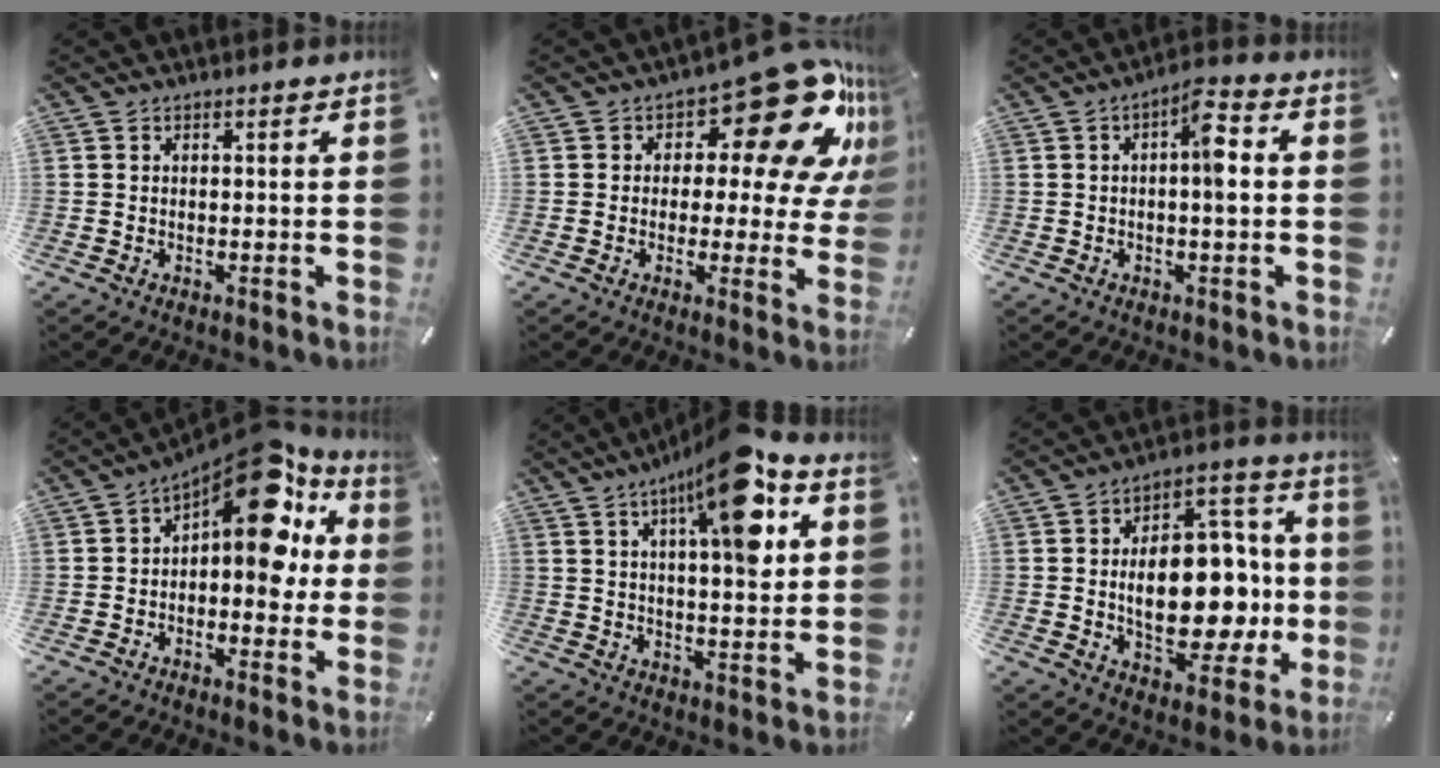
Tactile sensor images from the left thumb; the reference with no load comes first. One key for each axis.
{"total": 20.0, "fx": 10.3, "fy": 9.5, "fz": 14.2, "tx": -0.171, "ty": -0.079, "tz": 0.167}
{"total": 7.2, "fx": 0.2, "fy": 2.3, "fz": 6.9, "tx": -0.096, "ty": 0.006, "tz": -0.005}
{"total": 17.1, "fx": 7.9, "fy": 7.9, "fz": 13.0, "tx": -0.171, "ty": -0.064, "tz": 0.130}
{"total": 16.1, "fx": 7.5, "fy": 4.9, "fz": 13.4, "tx": -0.197, "ty": -0.033, "tz": 0.114}
{"total": 19.9, "fx": -0.6, "fy": 12.0, "fz": 15.8, "tx": -0.230, "ty": -0.009, "tz": -0.008}